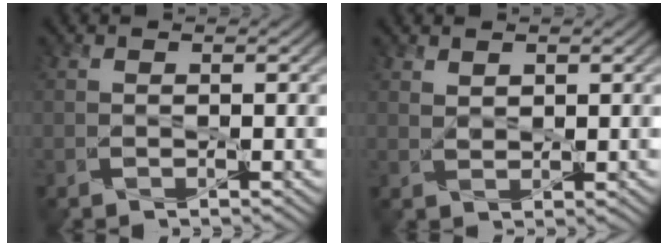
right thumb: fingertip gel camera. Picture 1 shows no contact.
{"total": 1.1, "force": [1.0, 0.4, 0.2], "torque": [-0.011, -0.001, 0.021]}